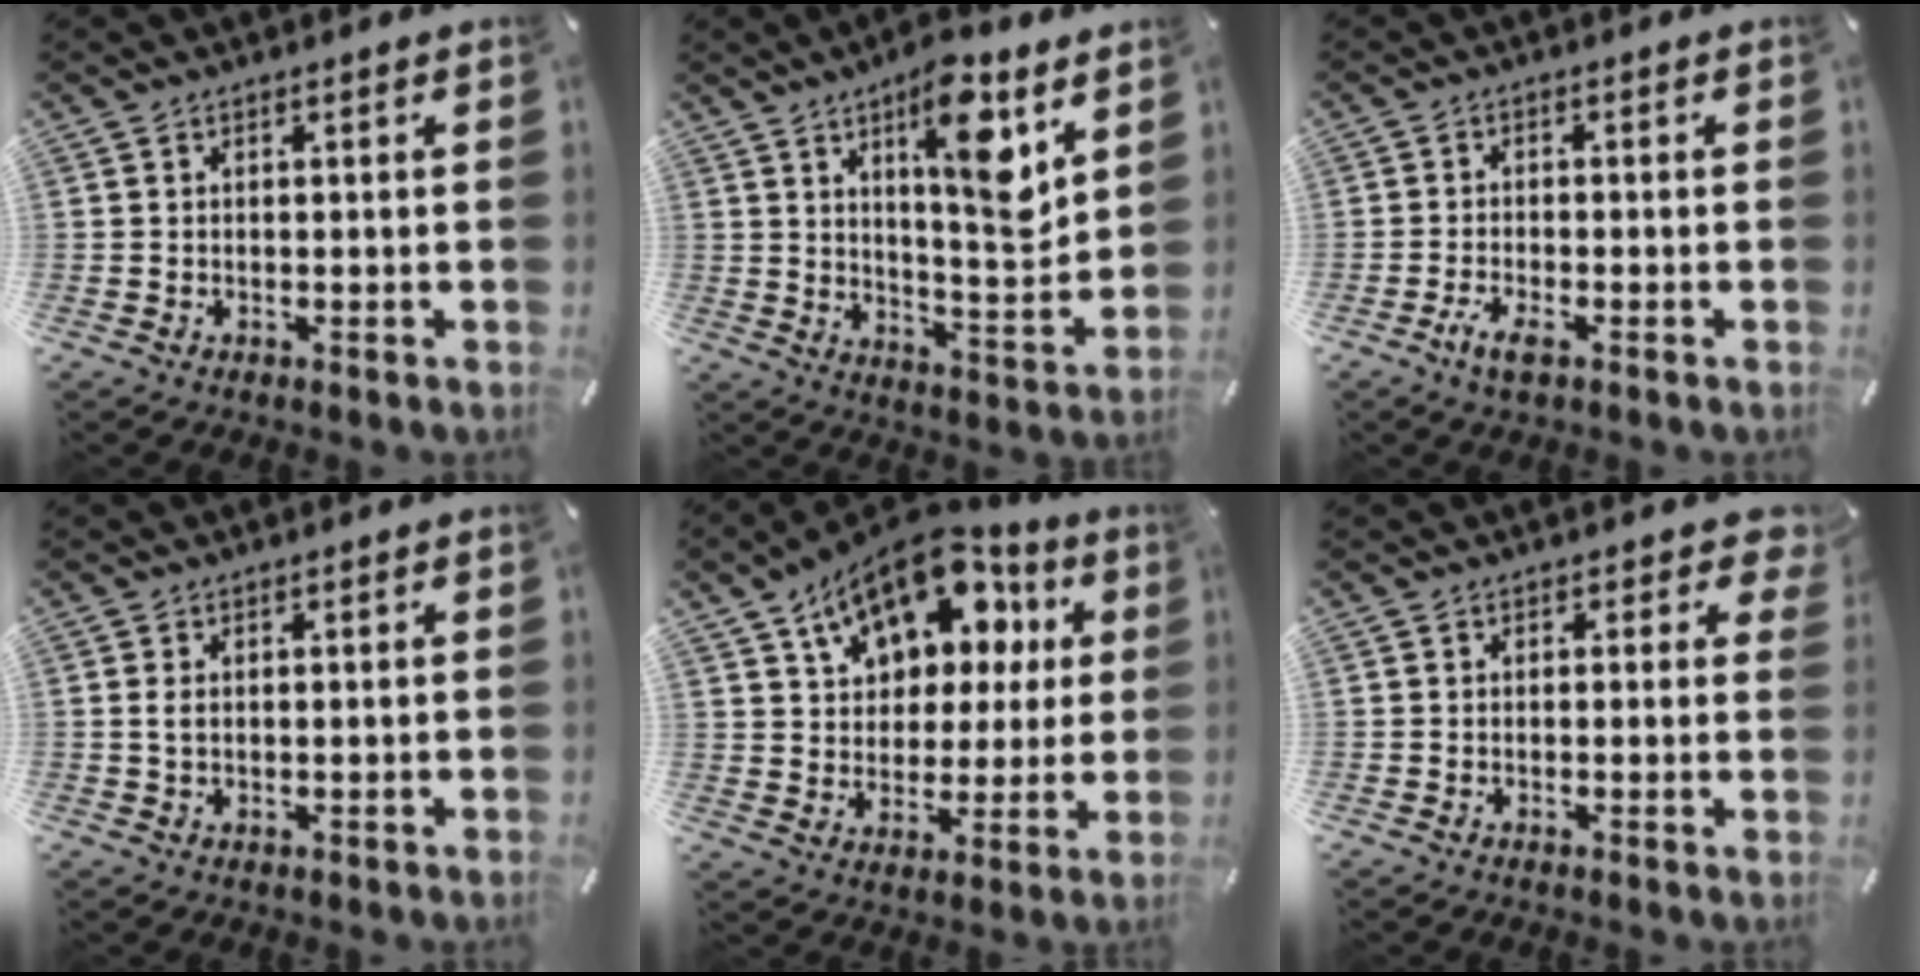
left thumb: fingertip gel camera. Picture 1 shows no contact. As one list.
[{"total": 14.9, "force": [8.0, 4.7, 11.6], "torque": [-0.172, -0.047, 0.128]}, {"total": 3.4, "force": [-2.0, 1.1, 2.5], "torque": [-0.058, 0.000, -0.041]}, {"total": 2.0, "force": [0.4, 1.1, 1.6], "torque": [-0.034, 0.004, 0.005]}, {"total": 16.5, "force": [9.4, 10.8, 8.4], "torque": [-0.141, -0.050, 0.166]}, {"total": 3.3, "force": [1.4, 2.1, 2.2], "torque": [-0.014, -0.003, 0.017]}]